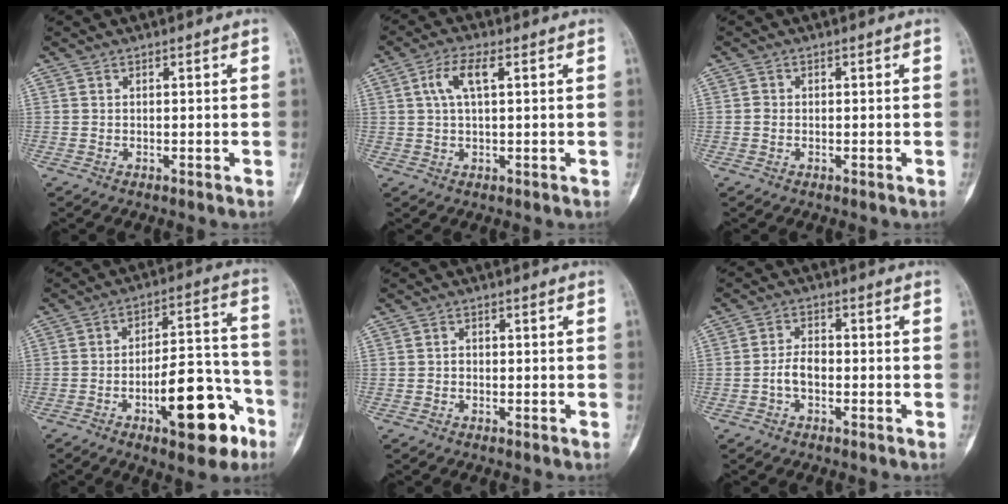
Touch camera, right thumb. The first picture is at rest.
{"total": 5.5, "force": [1.7, 1.9, 4.9], "torque": [-0.103, 0.011, 0.033]}
{"total": 0.8, "force": [-0.2, 0.7, 0.4], "torque": [-0.003, 0.003, -0.004]}
{"total": 17.5, "force": [-7.9, 6.8, 14.1], "torque": [-0.181, 0.056, -0.110]}
{"total": 0.9, "force": [-0.3, 0.7, 0.3], "torque": [0.004, 0.004, -0.009]}
{"total": 3.7, "force": [-1.2, 2.2, 2.7], "torque": [-0.043, 0.017, -0.028]}